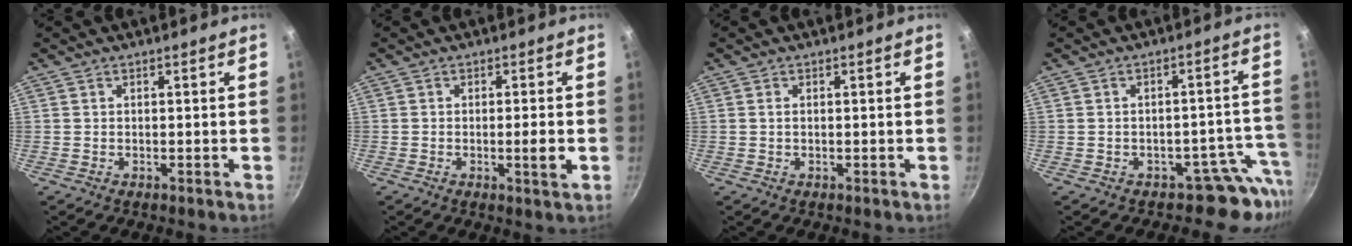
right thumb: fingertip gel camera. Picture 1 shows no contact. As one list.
[{"total": 3.3, "force": [-0.7, 0.3, 3.2], "torque": [-0.051, 0.003, -0.009]}, {"total": 0.7, "force": [0.1, 0.4, 0.5], "torque": [-0.010, 0.002, 0.001]}, {"total": 6.5, "force": [-4.4, 4.6, 1.5], "torque": [0.061, 0.060, -0.054]}]